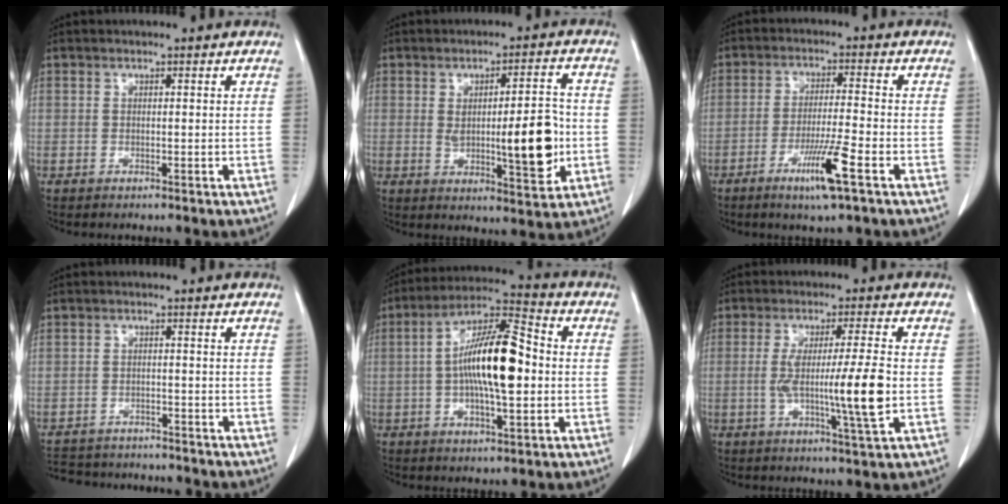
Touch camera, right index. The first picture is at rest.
{"total": 10.7, "force": [-0.9, 2.6, 10.3], "torque": [-0.144, -0.002, -0.005]}
{"total": 7.8, "force": [-4.0, -0.4, 6.7], "torque": [-0.122, -0.017, -0.073]}
{"total": 10.6, "force": [-9.8, 3.1, 2.5], "torque": [-0.047, 0.008, -0.131]}
{"total": 13.9, "force": [-0.4, 3.3, 13.5], "torque": [-0.249, 0.018, -0.011]}
{"total": 10.2, "force": [-1.3, -0.6, 10.1], "torque": [-0.181, -0.011, -0.023]}